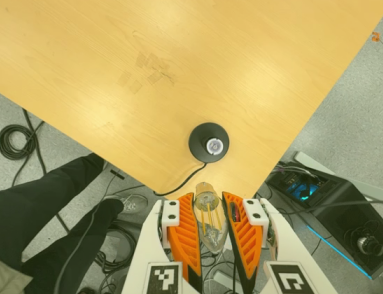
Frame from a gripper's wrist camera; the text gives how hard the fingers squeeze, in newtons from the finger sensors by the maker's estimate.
{"total": 22.7, "left": 24.5, "right": 20.9}